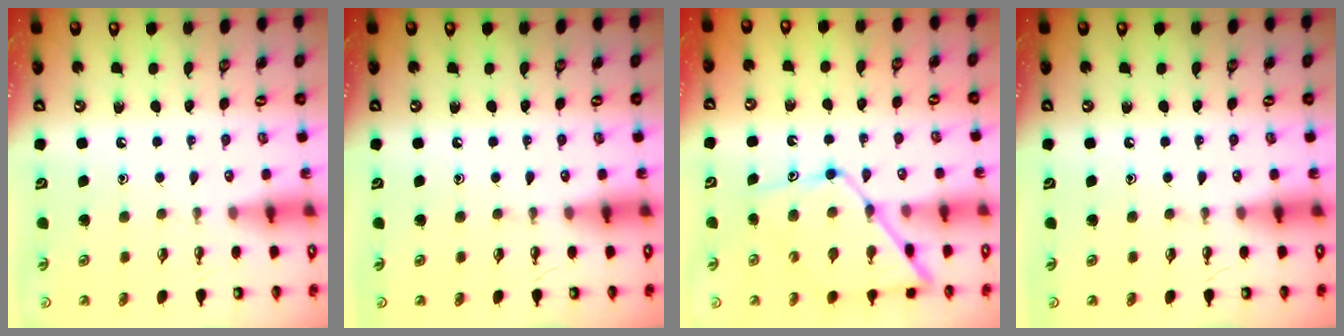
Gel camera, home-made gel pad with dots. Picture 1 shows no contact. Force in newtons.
{"total": 0.0}
{"total": 13.1, "press": 13.0, "slide": 1.1}
{"total": 0.0}